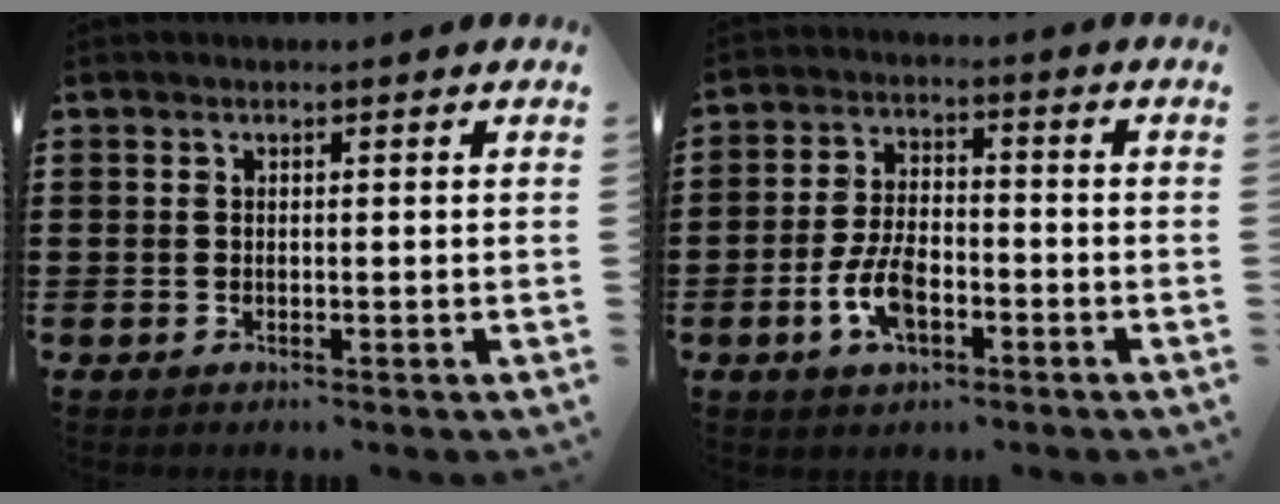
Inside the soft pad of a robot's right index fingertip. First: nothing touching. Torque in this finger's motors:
{"motor_torque": [1.54, 0.60, 0.04, -0.09]}